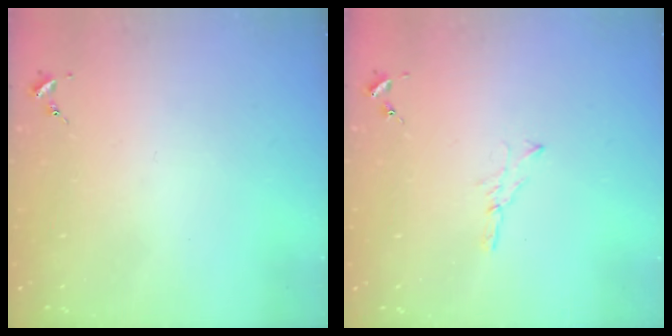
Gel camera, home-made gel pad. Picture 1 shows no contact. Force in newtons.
{"total": 3.5, "press": 3.5, "slide": 0.4}